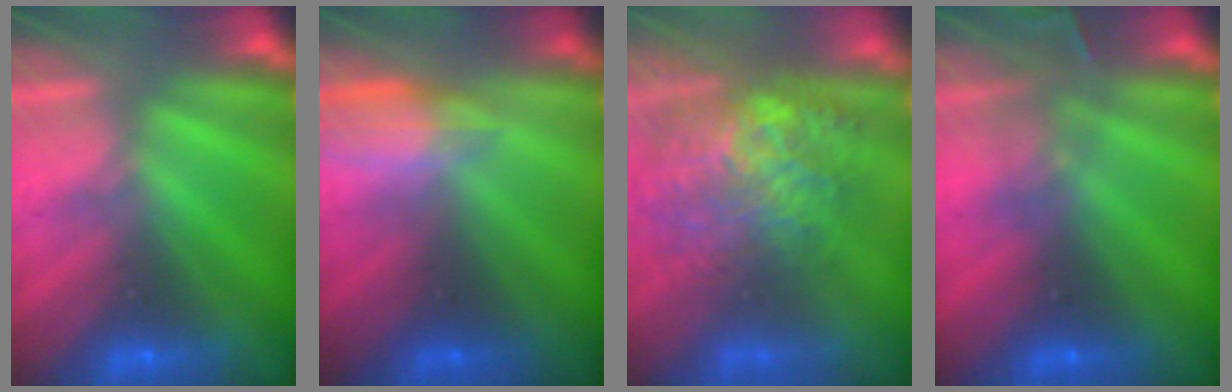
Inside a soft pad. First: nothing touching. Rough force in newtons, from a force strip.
{"total": 2.7}
{"total": 10.4}
{"total": 3.0}